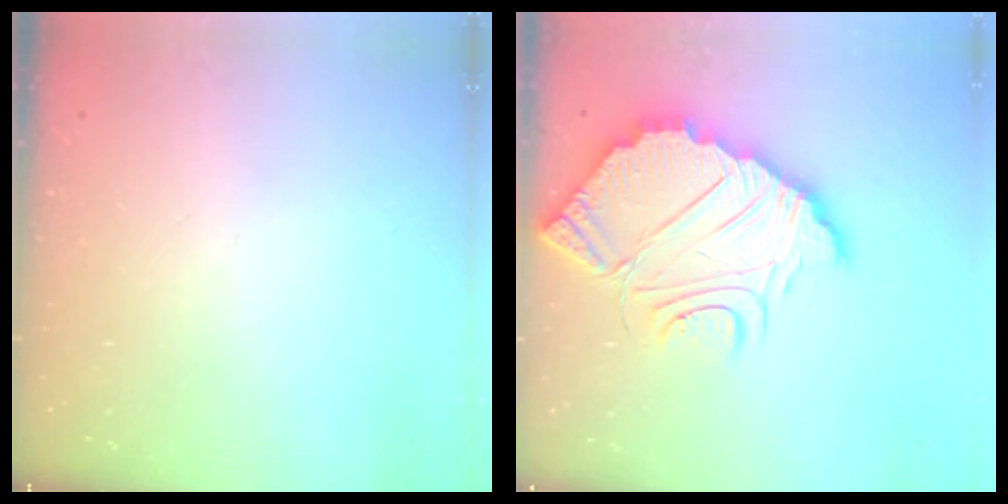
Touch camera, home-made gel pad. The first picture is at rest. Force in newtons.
{"total": 14.3, "press": 14.2, "slide": 1.2}